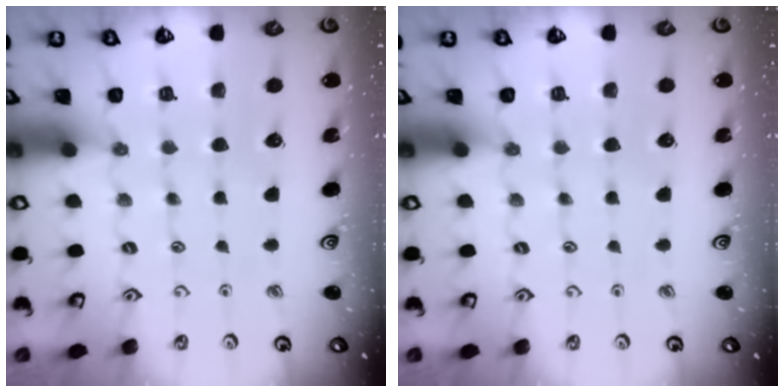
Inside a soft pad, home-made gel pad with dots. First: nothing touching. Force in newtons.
{"total": 0.0}